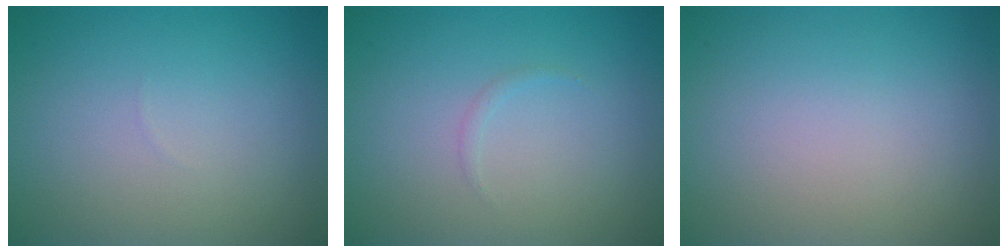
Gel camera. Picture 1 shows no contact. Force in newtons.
{"total": 0.5, "press": 0.5, "slide": 0.0}
{"total": 0.0}